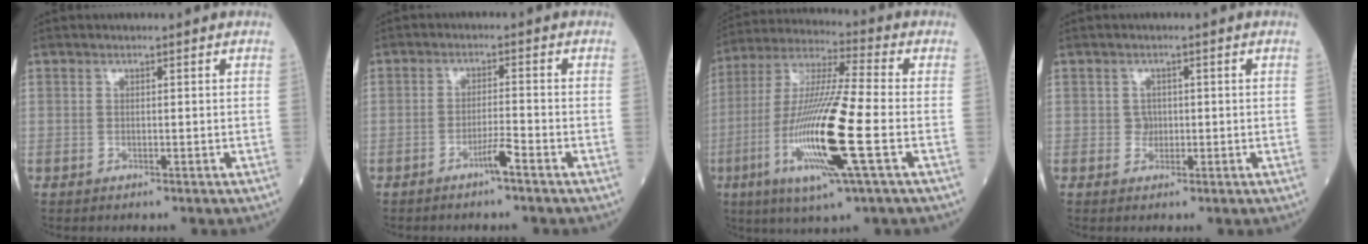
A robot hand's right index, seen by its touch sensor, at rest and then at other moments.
{"total": 2.9, "force": [-2.0, -0.3, 2.1], "torque": [-0.037, -0.001, -0.037]}
{"total": 18.1, "force": [-5.0, 0.6, 17.4], "torque": [-0.356, -0.016, -0.096]}
{"total": 1.4, "force": [0.0, 1.3, 0.5], "torque": [-0.006, 0.002, -0.001]}